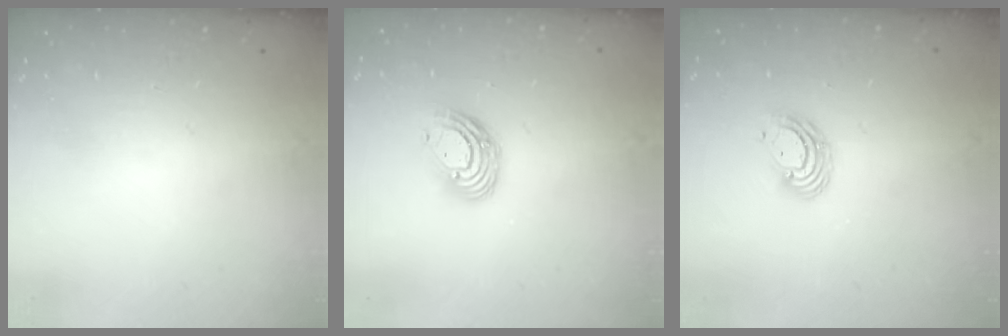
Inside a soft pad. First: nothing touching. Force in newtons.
{"total": 10.5, "press": 10.4, "slide": 1.1}
{"total": 5.8, "press": 5.8, "slide": 0.4}